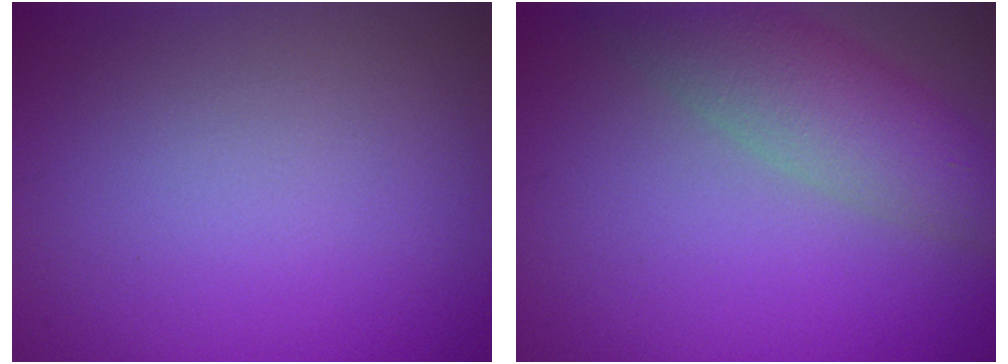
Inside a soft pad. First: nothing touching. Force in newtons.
{"total": 5.7, "press": 5.7, "slide": 0.3}